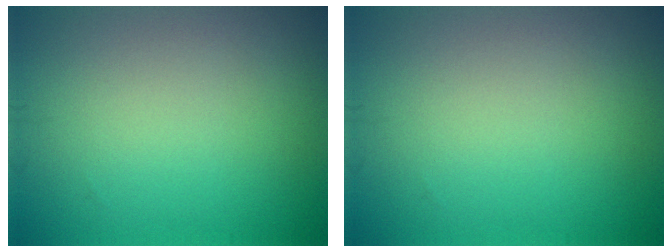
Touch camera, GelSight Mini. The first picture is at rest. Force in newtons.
{"total": 0.0}